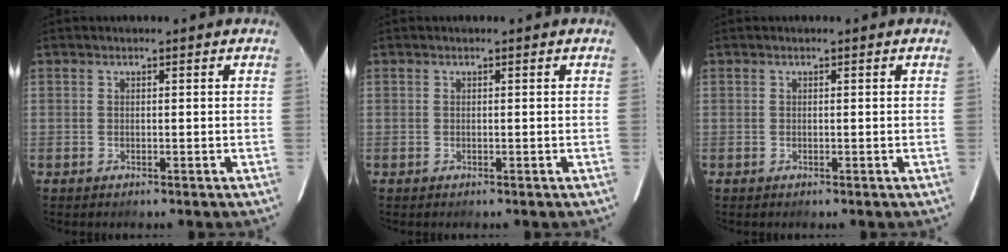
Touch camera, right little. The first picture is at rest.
{"total": 0.0}
{"total": 0.0}